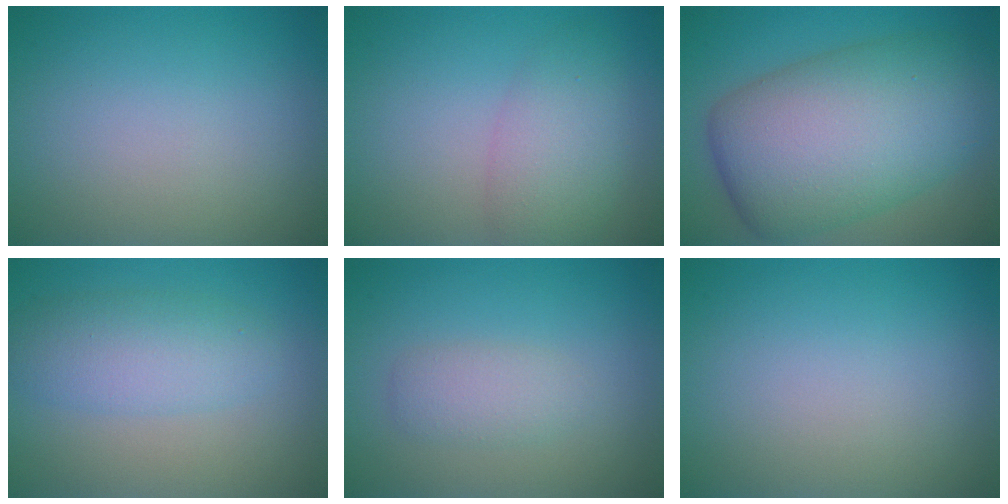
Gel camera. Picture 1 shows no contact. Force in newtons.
{"total": 4.0, "press": 4.0, "slide": 0.2}
{"total": 12.4, "press": 12.4, "slide": 0.4}
{"total": 4.1, "press": 4.1, "slide": 0.0}
{"total": 2.0, "press": 2.0, "slide": 0.2}
{"total": 0.0}